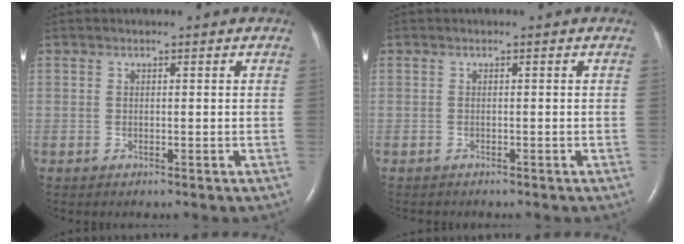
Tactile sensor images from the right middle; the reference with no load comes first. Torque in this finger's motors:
{"motor_torque": [0.20, -0.26, -0.07, -0.01]}